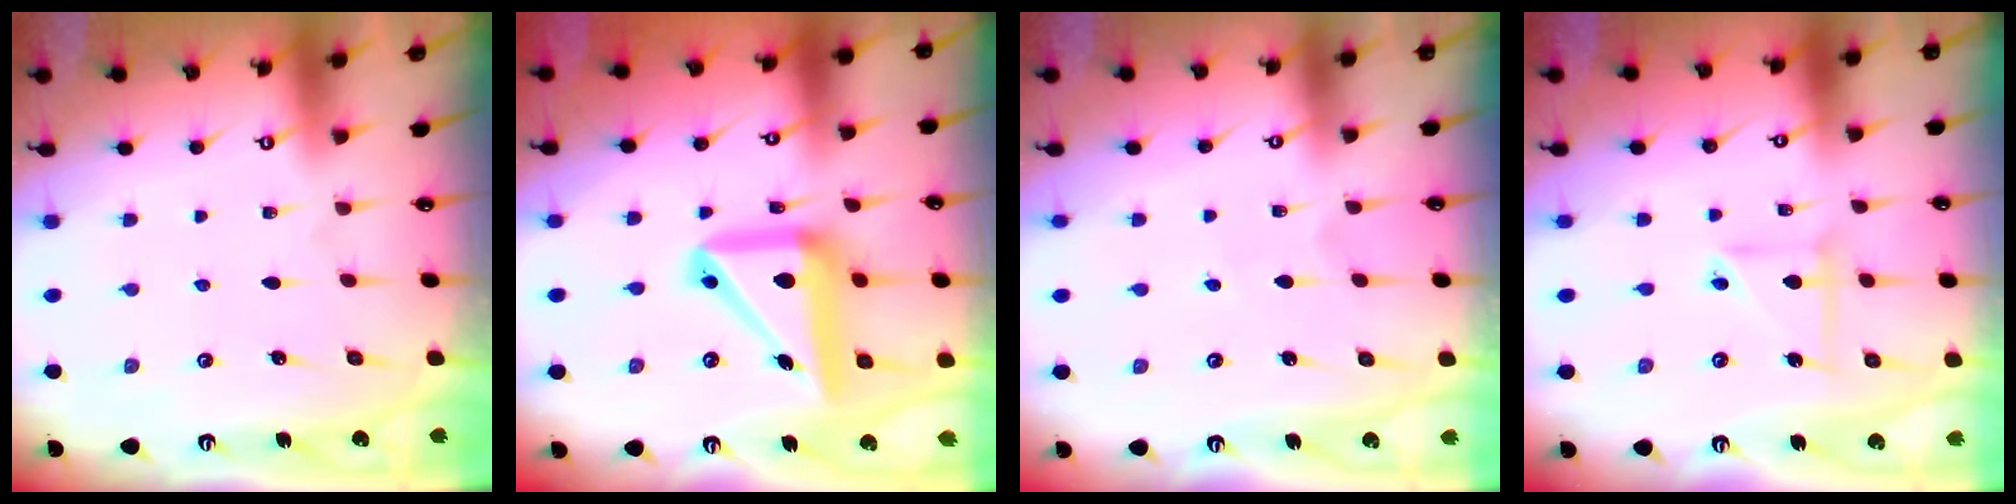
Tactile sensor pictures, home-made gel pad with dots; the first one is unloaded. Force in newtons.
{"total": 16.8, "press": 16.7, "slide": 2.3}
{"total": 2.3, "press": 2.2, "slide": 0.2}
{"total": 5.1, "press": 5.0, "slide": 0.5}